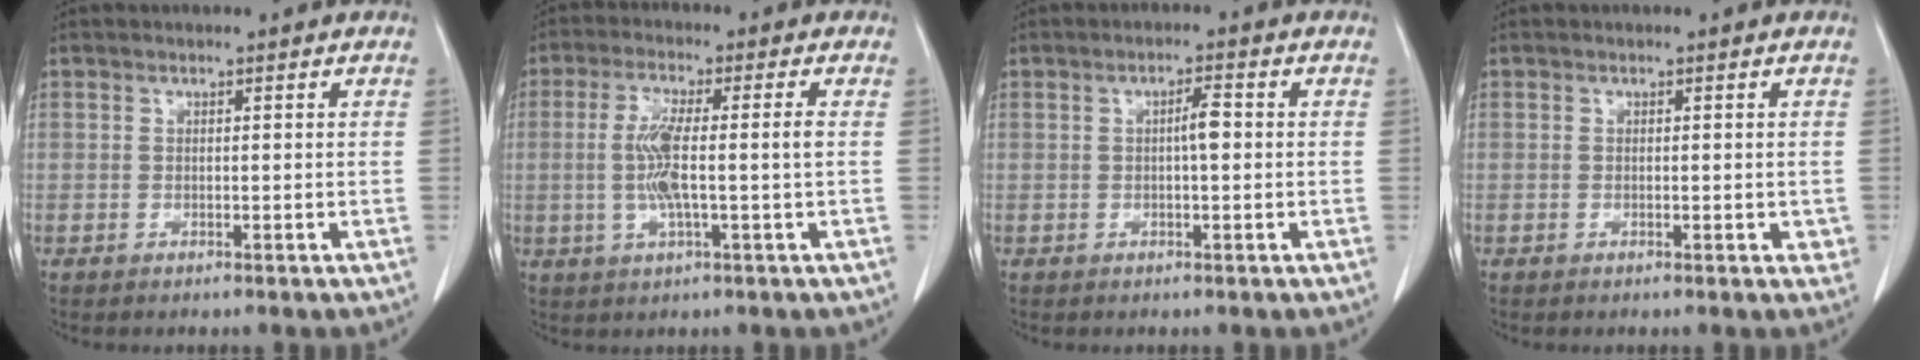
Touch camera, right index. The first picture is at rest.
{"total": 7.3, "force": [-0.4, 0.3, 7.2], "torque": [-0.151, 0.003, -0.008]}
{"total": 2.5, "force": [0.1, 0.2, 2.5], "torque": [-0.044, 0.003, 0.001]}
{"total": 1.6, "force": [-0.2, 0.9, 1.3], "torque": [-0.010, 0.001, 0.000]}